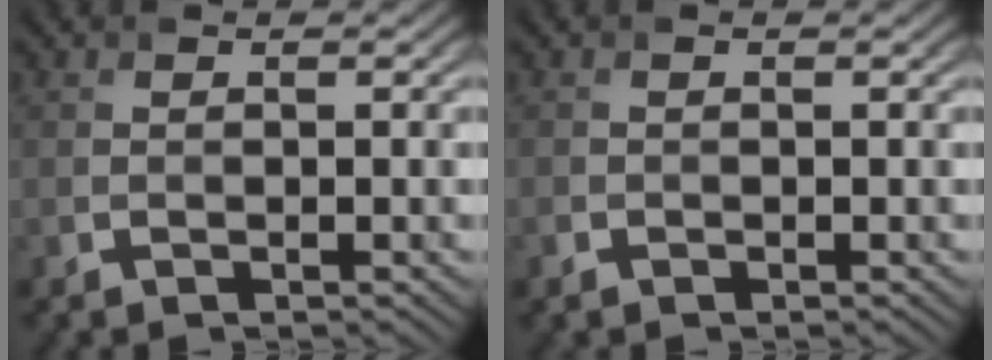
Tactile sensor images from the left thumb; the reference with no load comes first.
{"total": 0.7, "force": [-0.4, 0.5, 0.0], "torque": [0.000, -0.005, -0.009]}